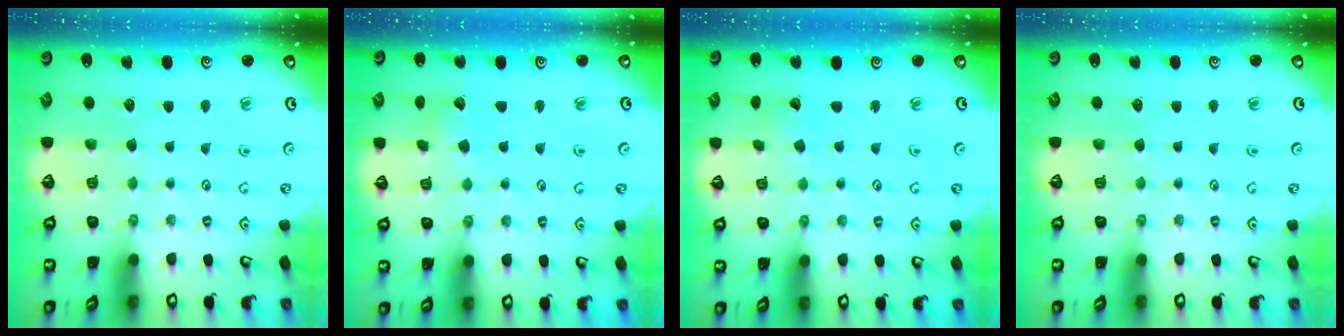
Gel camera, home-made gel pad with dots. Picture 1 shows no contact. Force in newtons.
{"total": 6.5, "press": 6.5, "slide": 0.5}
{"total": 1.4, "press": 1.4, "slide": 0.1}
{"total": 0.0}